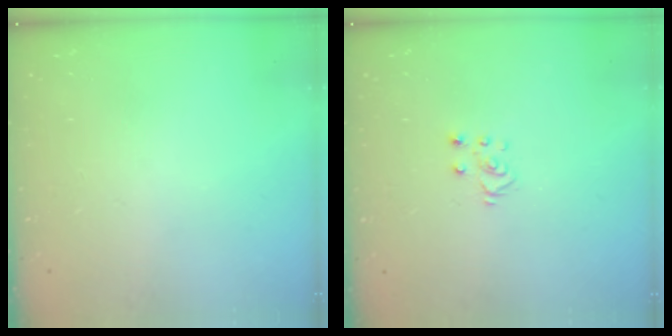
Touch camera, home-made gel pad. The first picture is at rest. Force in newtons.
{"total": 3.9, "press": 3.9, "slide": 0.1}